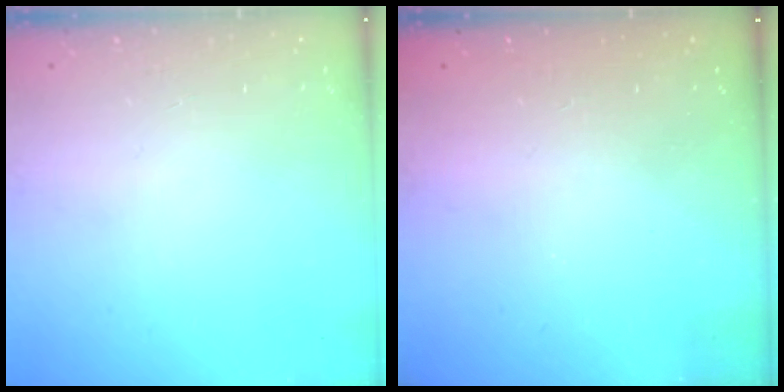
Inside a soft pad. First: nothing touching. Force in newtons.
{"total": 2.3, "press": 2.2, "slide": 0.8}